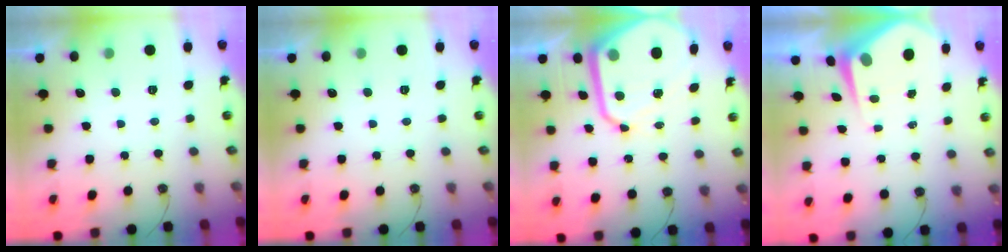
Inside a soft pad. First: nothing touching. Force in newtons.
{"total": 0.0}
{"total": 17.6, "press": 17.5, "slide": 1.7}
{"total": 5.5, "press": 5.5, "slide": 0.5}